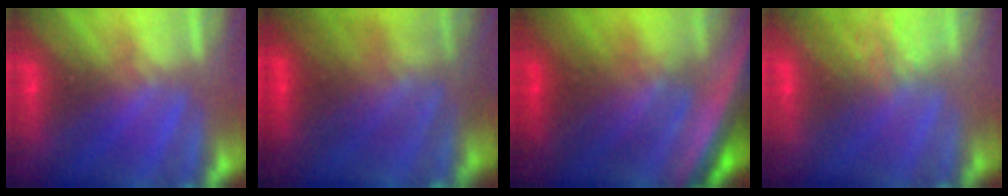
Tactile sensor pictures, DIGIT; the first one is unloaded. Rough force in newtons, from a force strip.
{"total": 4.4}
{"total": 7.0}
{"total": 3.1}